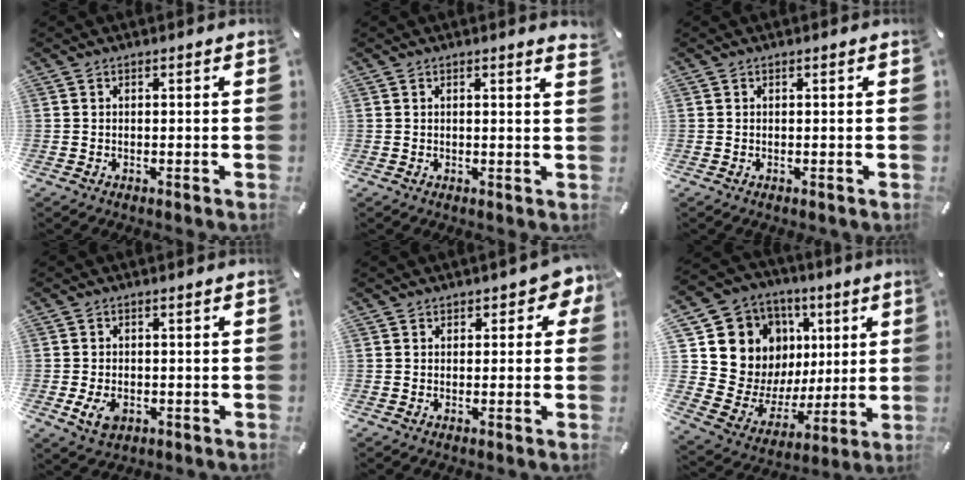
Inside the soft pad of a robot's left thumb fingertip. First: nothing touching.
{"total": 1.5, "force": [0.9, 0.0, 1.2], "torque": [-0.015, -0.003, 0.014]}
{"total": 0.0}
{"total": 3.8, "force": [-0.9, 2.7, 2.6], "torque": [-0.065, -0.002, -0.019]}
{"total": 3.2, "force": [1.4, 2.2, 1.9], "torque": [-0.013, -0.001, 0.021]}
{"total": 14.1, "force": [5.7, 12.5, 2.9], "torque": [-0.050, -0.065, 0.136]}